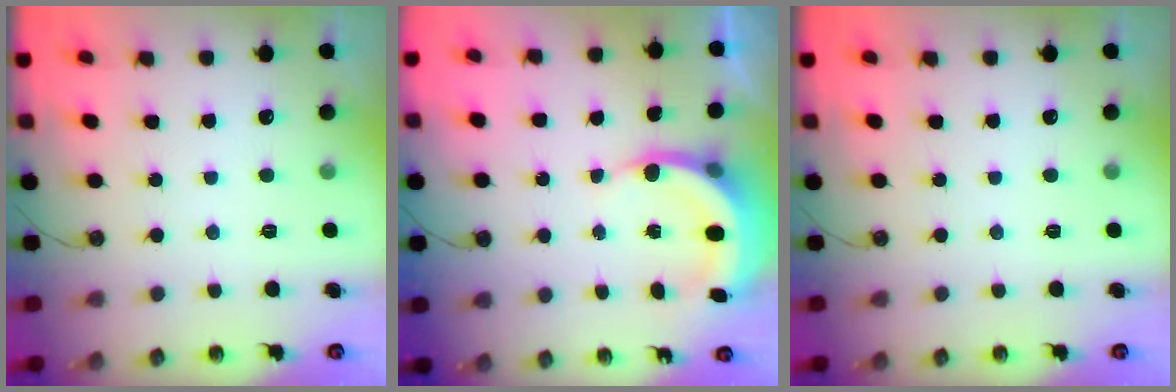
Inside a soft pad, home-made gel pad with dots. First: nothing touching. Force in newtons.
{"total": 6.2, "press": 6.1, "slide": 1.5}
{"total": 0.0}